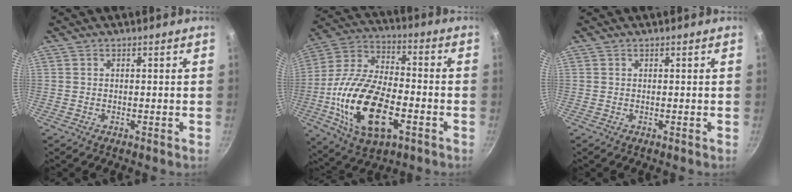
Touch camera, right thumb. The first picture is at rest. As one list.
[{"total": 22.2, "force": [-6.0, 11.5, 18.0], "torque": [-0.345, 0.025, -0.112]}, {"total": 0.0}]